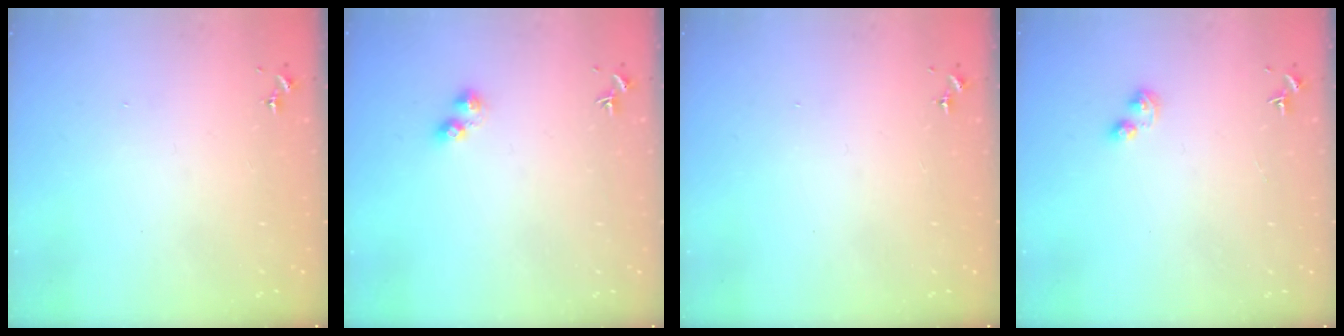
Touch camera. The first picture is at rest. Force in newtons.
{"total": 3.3, "press": 3.3, "slide": 0.5}
{"total": 0.0}
{"total": 3.3, "press": 3.3, "slide": 0.4}